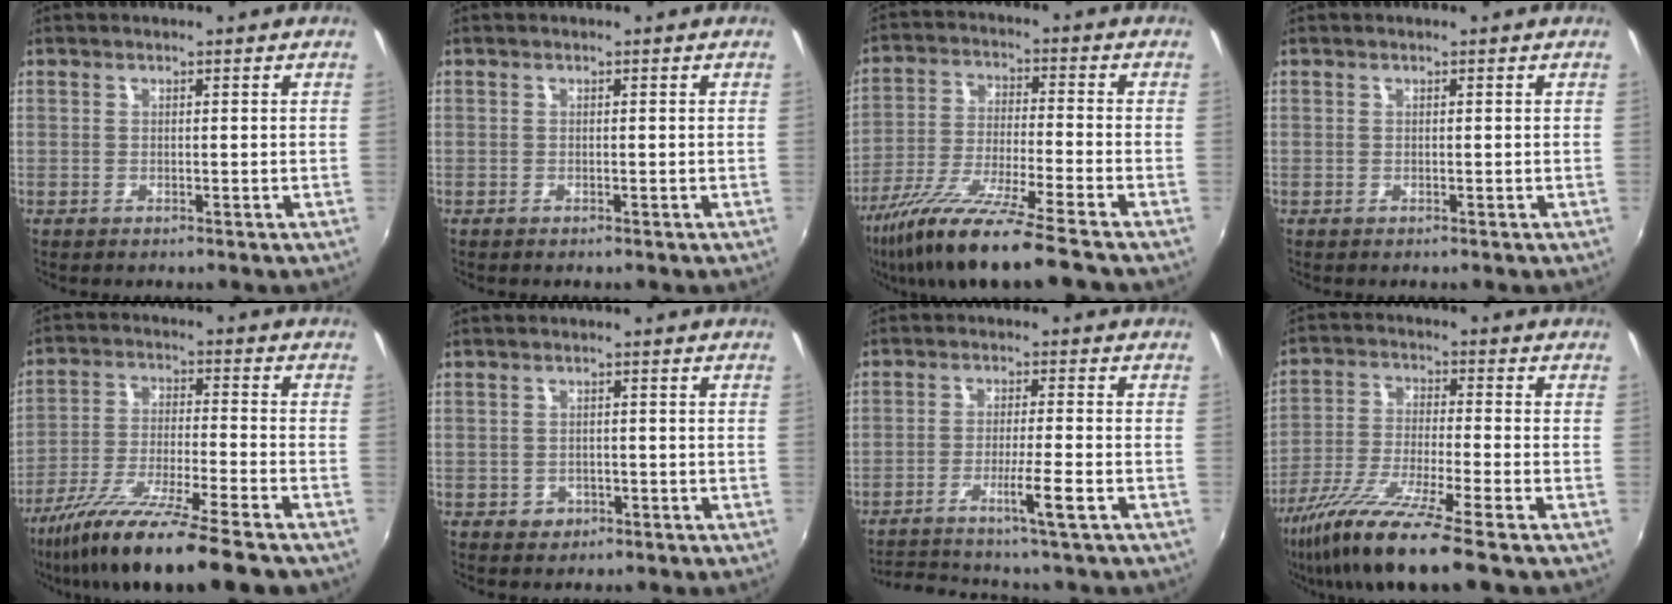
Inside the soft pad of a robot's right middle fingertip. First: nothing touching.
{"total": 0.0}
{"total": 14.7, "force": [-11.5, -0.4, 9.3], "torque": [-0.186, -0.033, -0.206]}
{"total": 0.0}
{"total": 17.0, "force": [-13.1, 0.7, 10.8], "torque": [-0.208, -0.040, -0.229]}
{"total": 2.6, "force": [-0.9, 2.3, 0.8], "torque": [-0.018, 0.001, -0.010]}
{"total": 7.2, "force": [-5.6, -0.6, 4.4], "torque": [-0.088, -0.004, -0.093]}
{"total": 13.7, "force": [-9.9, 0.0, 9.5], "torque": [-0.195, -0.034, -0.182]}